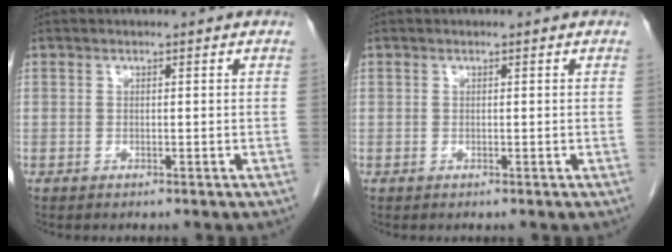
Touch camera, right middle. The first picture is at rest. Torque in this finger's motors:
{"motor_torque": [0.00, 0.00, 0.00, 0.00]}